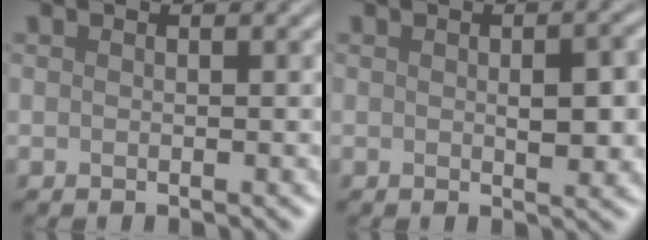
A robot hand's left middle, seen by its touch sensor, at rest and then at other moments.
{"total": 3.5, "force": [0.1, 1.3, 3.2], "torque": [-0.048, -0.001, 0.004]}